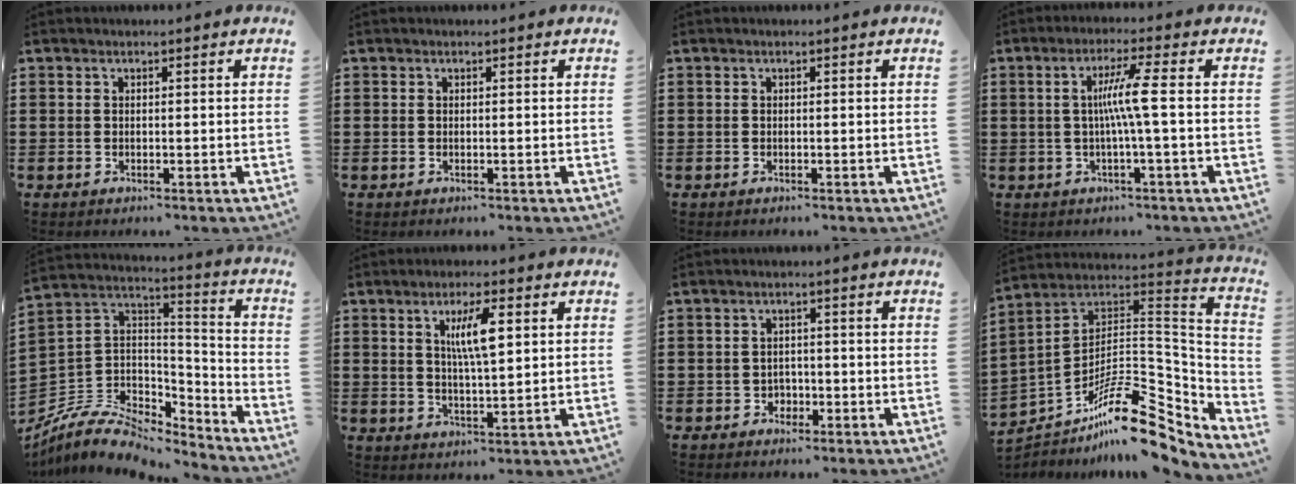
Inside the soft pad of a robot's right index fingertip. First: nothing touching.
{"total": 0.0}
{"total": 0.0}
{"total": 5.9, "force": [-0.3, -0.8, 5.8], "torque": [-0.109, -0.005, -0.013]}
{"total": 7.9, "force": [-5.7, 4.5, 3.2], "torque": [-0.078, 0.003, -0.107]}
{"total": 6.5, "force": [2.1, 1.5, 5.9], "torque": [-0.121, 0.008, 0.031]}
{"total": 1.8, "force": [-1.0, 1.4, 0.3], "torque": [-0.013, 0.000, -0.024]}
{"total": 14.7, "force": [-10.1, 5.4, 9.2], "torque": [-0.146, 0.022, -0.178]}